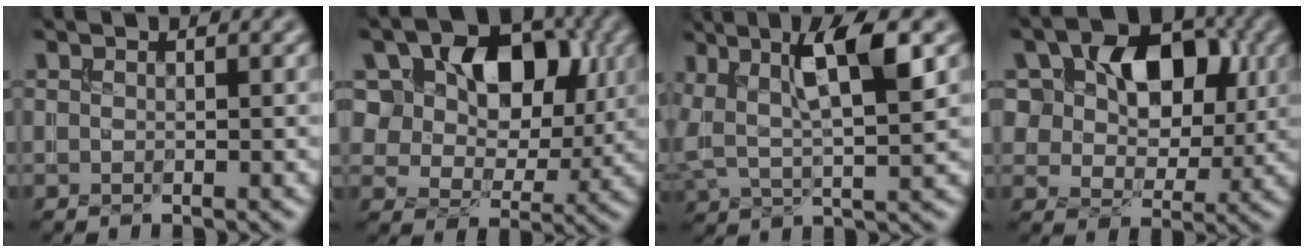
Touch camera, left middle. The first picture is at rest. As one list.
[{"total": 13.7, "force": [5.2, 9.2, 8.7], "torque": [-0.137, 0.037, 0.074]}, {"total": 6.9, "force": [2.3, 2.1, 6.2], "torque": [-0.114, 0.002, 0.038]}, {"total": 10.4, "force": [3.4, 7.0, 6.9], "torque": [-0.118, 0.018, 0.046]}]